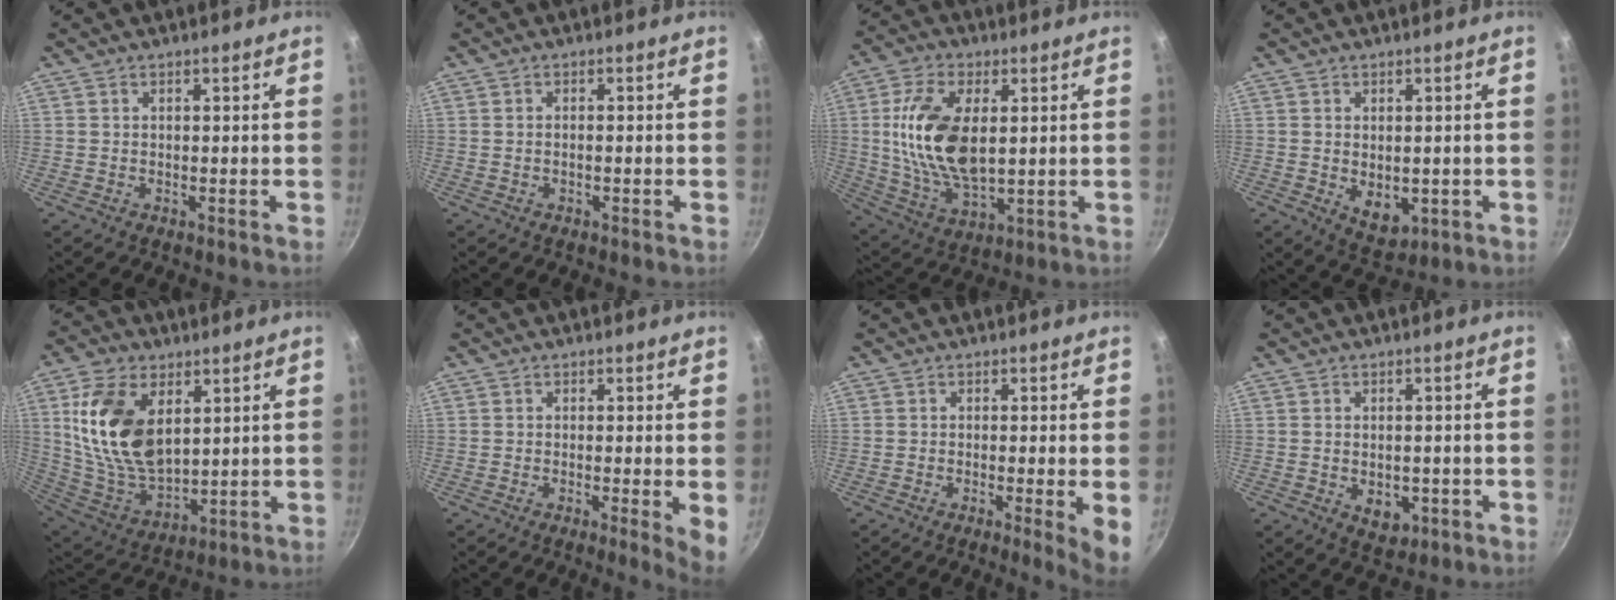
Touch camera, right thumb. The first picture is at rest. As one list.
[{"total": 0.9, "force": [-0.4, 0.3, 0.7], "torque": [-0.018, 0.008, -0.007]}, {"total": 16.9, "force": [2.5, 9.0, 14.1], "torque": [-0.261, -0.007, 0.052]}, {"total": 6.3, "force": [-0.6, 4.2, 4.6], "torque": [-0.059, -0.011, 0.005]}, {"total": 18.8, "force": [5.4, 11.2, 14.2], "torque": [-0.252, -0.032, 0.116]}, {"total": 4.3, "force": [-0.6, 0.4, 4.3], "torque": [-0.054, -0.009, -0.009]}, {"total": 4.9, "force": [-0.9, 0.2, 4.8], "torque": [-0.065, -0.009, -0.013]}, {"total": 5.0, "force": [-1.2, 3.5, 3.4], "torque": [-0.037, 0.000, -0.009]}]